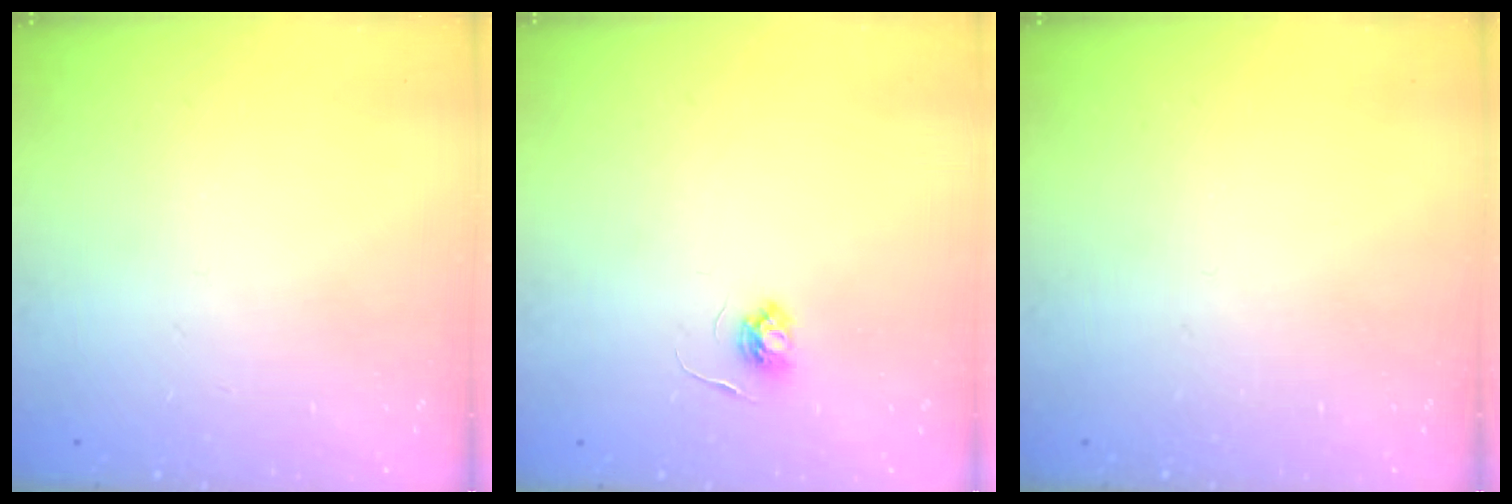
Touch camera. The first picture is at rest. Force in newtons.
{"total": 3.8, "press": 3.8, "slide": 0.4}
{"total": 0.0}